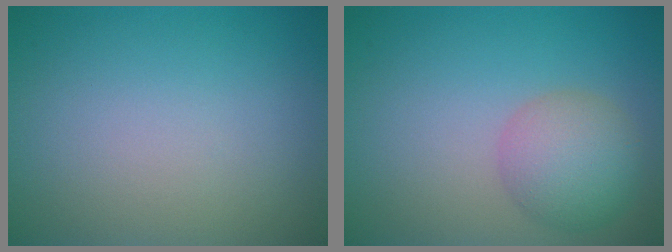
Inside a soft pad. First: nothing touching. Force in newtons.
{"total": 4.2, "press": 4.2, "slide": 0.2}